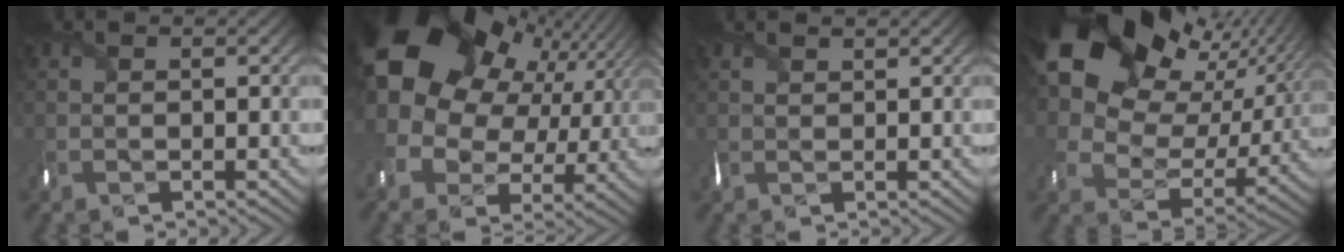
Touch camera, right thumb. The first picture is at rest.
{"total": 21.3, "force": [6.2, 15.1, 13.7], "torque": [-0.287, 0.022, 0.109]}
{"total": 1.3, "force": [1.1, 0.4, 0.7], "torque": [-0.021, 0.005, 0.024]}
{"total": 19.4, "force": [8.7, 12.4, 12.1], "torque": [-0.226, 0.029, 0.153]}